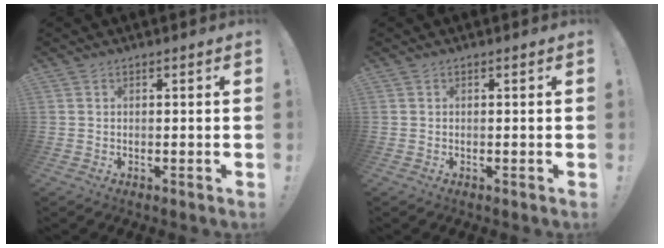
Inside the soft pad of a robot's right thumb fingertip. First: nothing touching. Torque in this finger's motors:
{"motor_torque": [-0.07, 0.07, 0.00, 0.00, 0.03]}